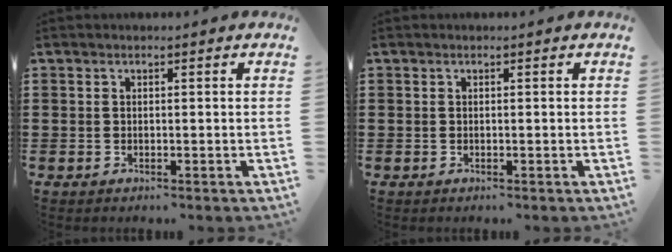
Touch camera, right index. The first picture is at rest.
{"total": 0.0}